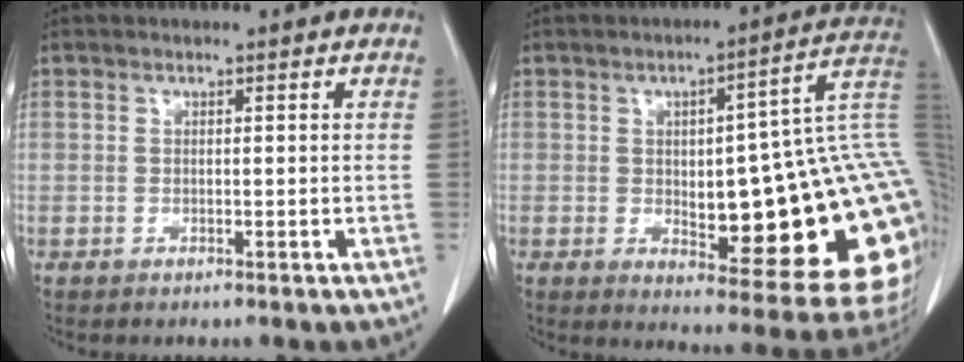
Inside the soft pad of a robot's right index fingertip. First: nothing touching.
{"total": 26.4, "force": [-1.4, 6.0, 25.7], "torque": [-0.239, 0.025, -0.004]}